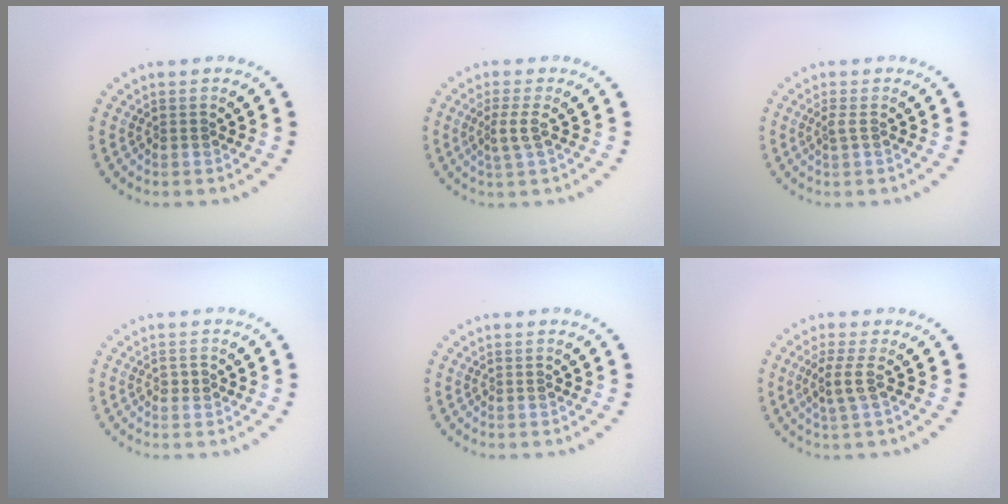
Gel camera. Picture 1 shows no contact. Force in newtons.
{"total": 1.9, "press": 1.4, "slide": 1.2}
{"total": 1.0, "press": 0.7, "slide": 0.7}
{"total": 0.9, "press": 0.9, "slide": 0.2}
{"total": 0.0}
{"total": 2.1, "press": 1.6, "slide": 1.4}